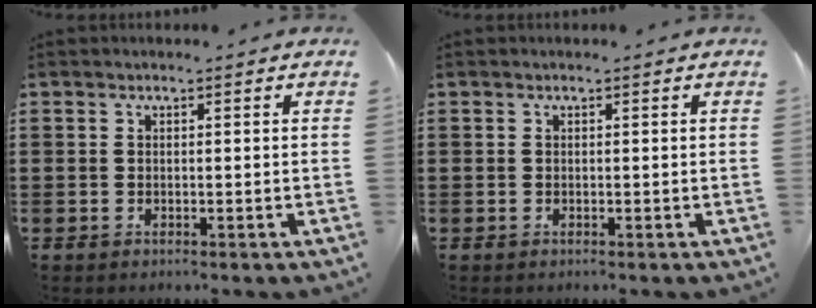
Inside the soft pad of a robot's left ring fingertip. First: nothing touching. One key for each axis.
{"total": 0.0}